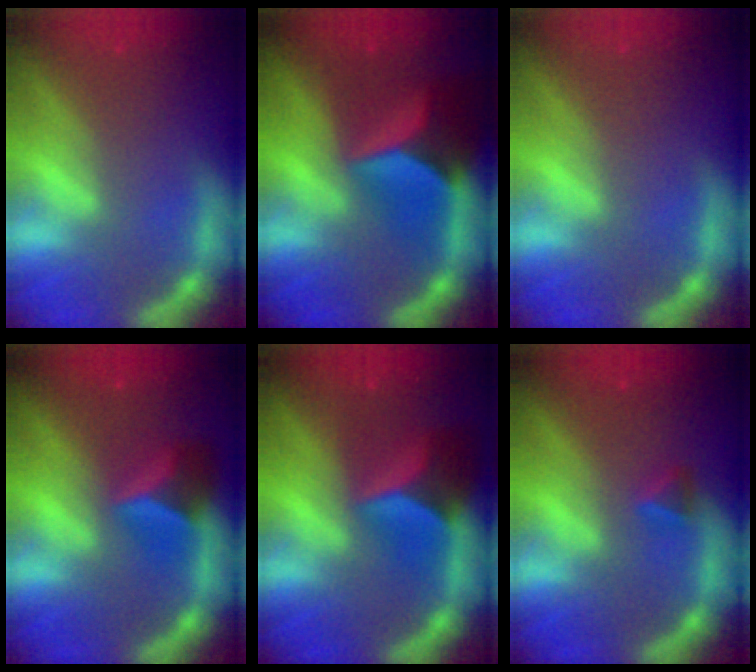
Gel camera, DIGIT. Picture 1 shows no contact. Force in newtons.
{"total": 8.9}
{"total": 0.0}
{"total": 4.4}
{"total": 6.4}
{"total": 1.4}